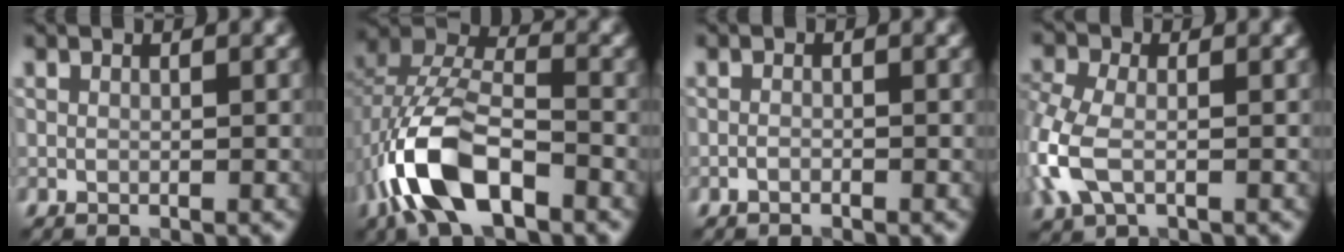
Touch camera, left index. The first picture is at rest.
{"total": 9.8, "force": [-4.5, 4.7, 7.3], "torque": [-0.153, 0.011, -0.095]}
{"total": 0.6, "force": [-0.5, 0.2, 0.3], "torque": [-0.006, 0.000, -0.011]}
{"total": 5.5, "force": [-1.1, 3.4, 4.2], "torque": [-0.112, 0.001, -0.032]}